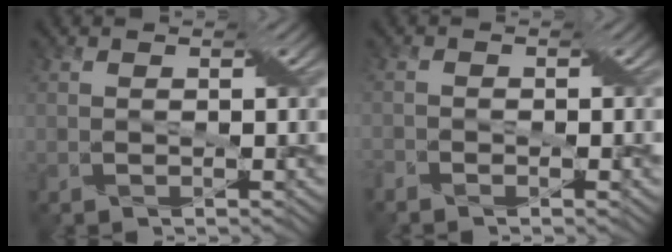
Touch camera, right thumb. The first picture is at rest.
{"total": 2.6, "force": [-1.9, 0.9, 1.5], "torque": [-0.029, -0.005, -0.037]}